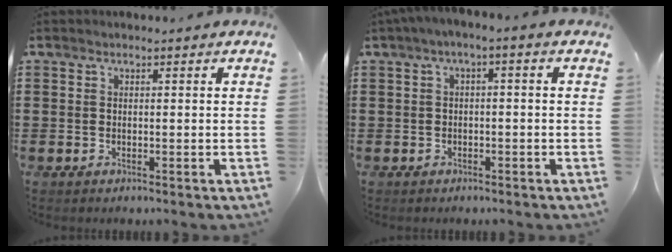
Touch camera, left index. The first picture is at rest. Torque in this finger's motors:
{"motor_torque": [2.14, 0.00, 0.62, 0.20]}